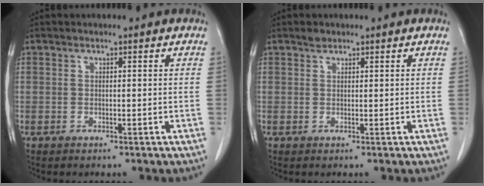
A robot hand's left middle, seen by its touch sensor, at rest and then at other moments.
{"total": 0.9, "force": [0.8, 0.4, 0.2], "torque": [-0.007, 0.000, 0.014]}